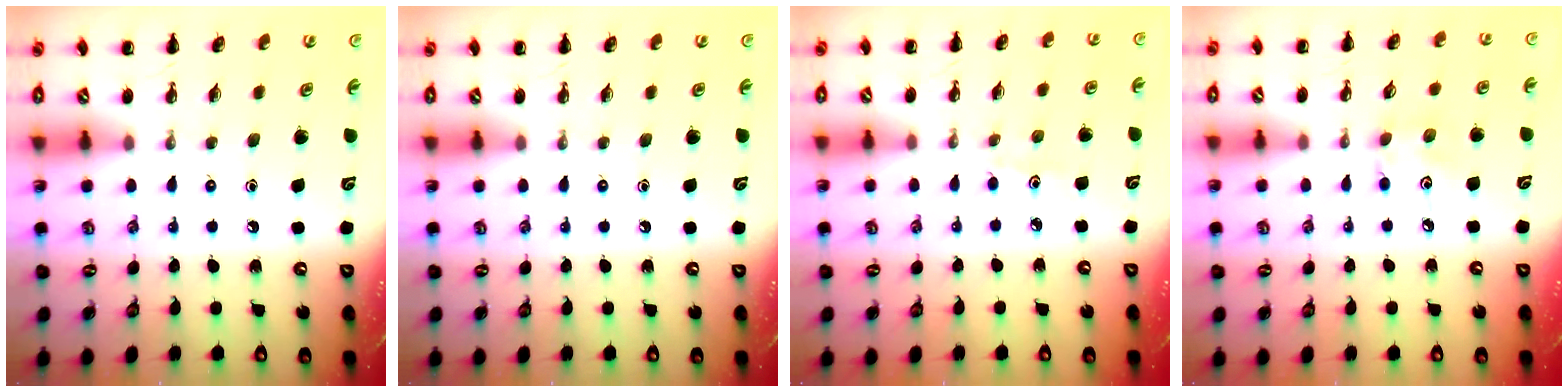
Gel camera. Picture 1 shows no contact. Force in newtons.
{"total": 0.0}
{"total": 2.8, "press": 2.6, "slide": 0.9}
{"total": 4.3, "press": 4.2, "slide": 0.8}